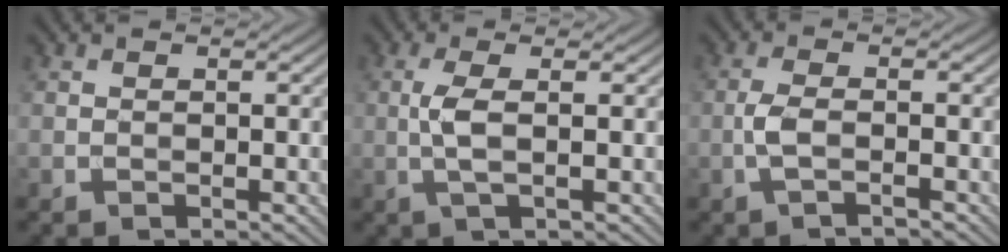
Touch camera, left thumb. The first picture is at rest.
{"total": 3.5, "force": [0.1, 0.6, 3.4], "torque": [-0.078, 0.003, -0.002]}
{"total": 2.9, "force": [-1.2, 0.6, 2.6], "torque": [-0.058, 0.005, -0.033]}